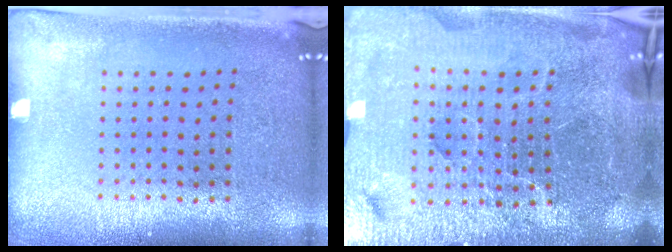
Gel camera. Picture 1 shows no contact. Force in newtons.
{"total": 7.0, "press": 6.1, "slide": 3.4}